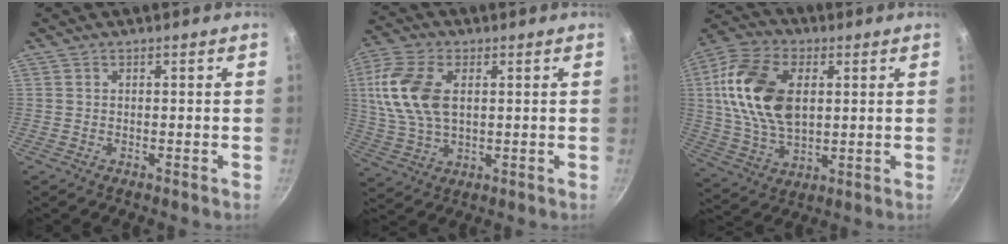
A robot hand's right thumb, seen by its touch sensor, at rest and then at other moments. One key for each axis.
{"total": 13.8, "fx": 2.6, "fy": 8.2, "fz": 10.8, "tx": -0.212, "ty": 0.002, "tz": 0.046}
{"total": 18.9, "fx": 3.4, "fy": 11.8, "fz": 14.4, "tx": -0.259, "ty": -0.001, "tz": 0.059}